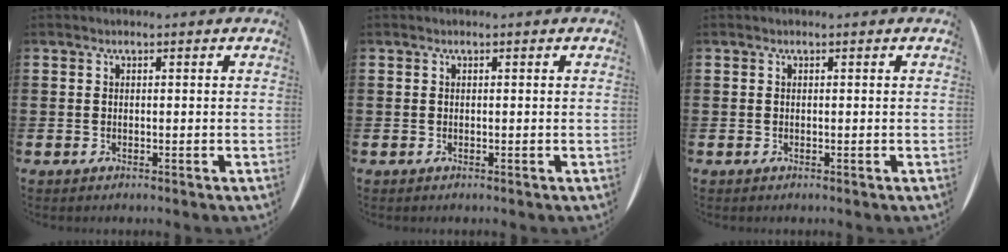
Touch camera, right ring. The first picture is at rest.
{"total": 0.0}
{"total": 0.0}